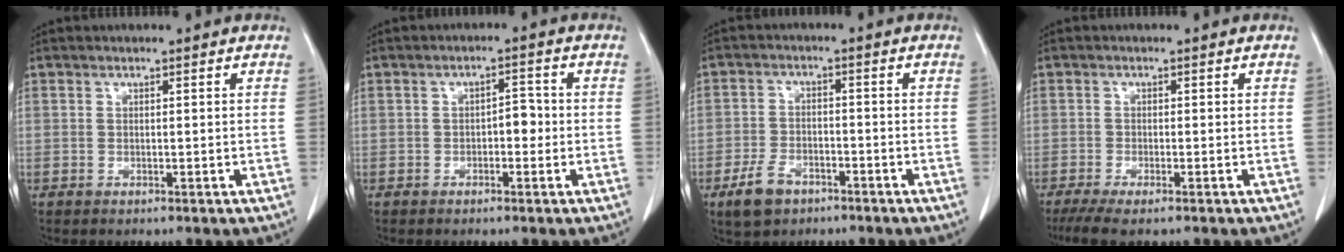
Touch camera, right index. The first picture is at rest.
{"total": 2.7, "force": [-0.5, 1.4, 2.3], "torque": [-0.026, 0.008, -0.009]}
{"total": 5.1, "force": [-3.3, 3.2, 2.3], "torque": [-0.048, 0.002, -0.052]}
{"total": 4.9, "force": [-3.6, 0.7, 3.2], "torque": [-0.056, -0.013, -0.059]}